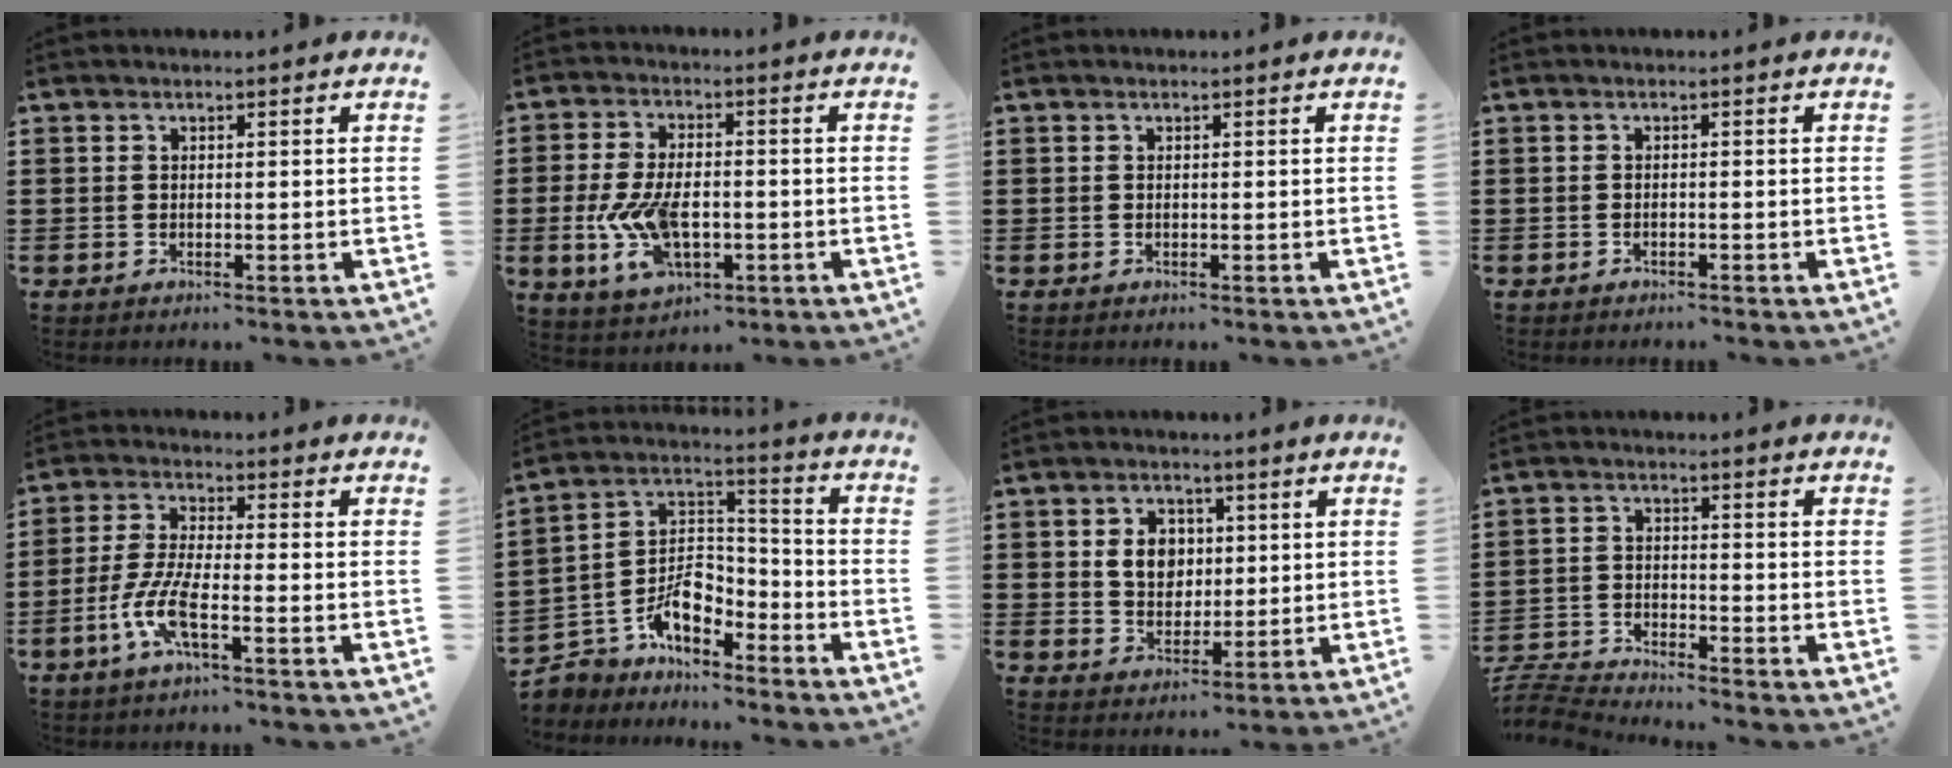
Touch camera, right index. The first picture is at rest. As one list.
[{"total": 9.0, "force": [-2.0, 4.8, 7.3], "torque": [-0.171, -0.004, -0.040]}, {"total": 0.0}, {"total": 0.7, "force": [-0.6, 0.2, 0.1], "torque": [-0.004, -0.001, -0.013]}, {"total": 6.8, "force": [-3.2, 1.4, 5.8], "torque": [-0.142, -0.015, -0.068]}, {"total": 7.9, "force": [-4.5, 5.3, 3.7], "torque": [-0.080, 0.003, -0.084]}, {"total": 5.8, "force": [1.2, 4.7, 3.1], "torque": [-0.071, 0.014, 0.016]}, {"total": 4.4, "force": [-4.4, 0.1, 0.3], "torque": [-0.032, -0.006, -0.098]}]